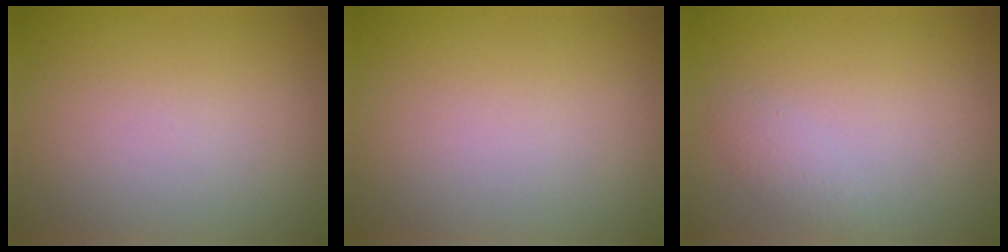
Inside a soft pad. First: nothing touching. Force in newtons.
{"total": 0.0}
{"total": 1.1, "press": 1.1, "slide": 0.1}